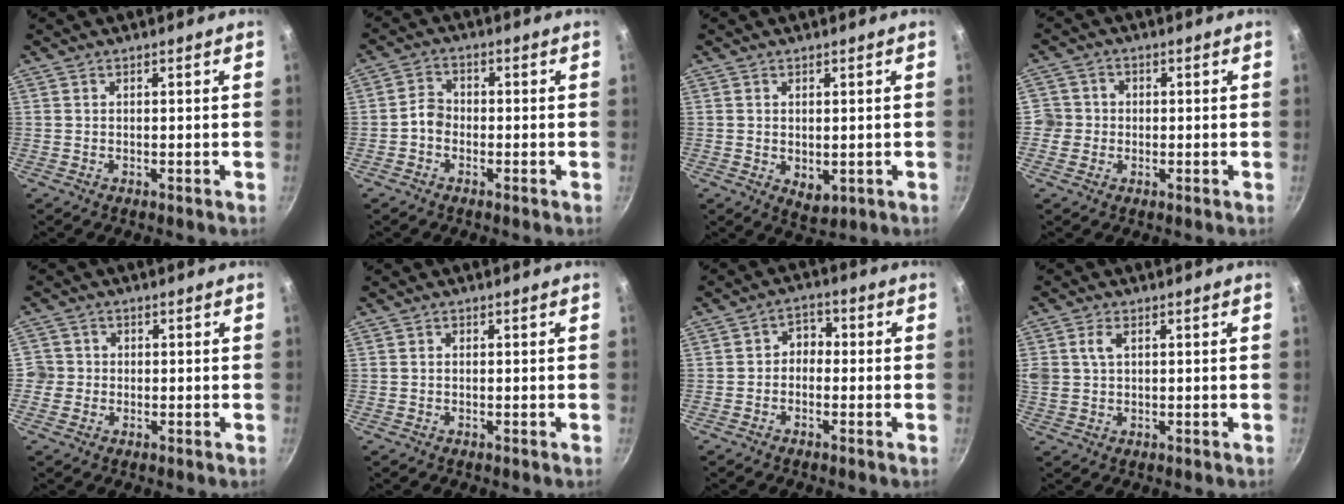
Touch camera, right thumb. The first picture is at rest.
{"total": 3.3, "force": [-1.4, 2.5, 1.6], "torque": [-0.019, 0.024, -0.032]}
{"total": 3.8, "force": [0.0, 2.6, 2.8], "torque": [-0.038, -0.014, 0.004]}
{"total": 4.1, "force": [-0.8, 3.9, 0.9], "torque": [0.014, 0.010, -0.021]}
{"total": 3.5, "force": [-0.6, 3.4, 0.6], "torque": [0.011, 0.011, -0.017]}
{"total": 0.6, "force": [0.0, 0.5, 0.4], "torque": [-0.006, 0.004, 0.000]}
{"total": 3.8, "force": [-0.7, 3.1, 2.2], "torque": [-0.010, 0.019, -0.023]}
{"total": 5.0, "force": [1.6, 3.3, 3.4], "torque": [-0.059, 0.005, 0.029]}